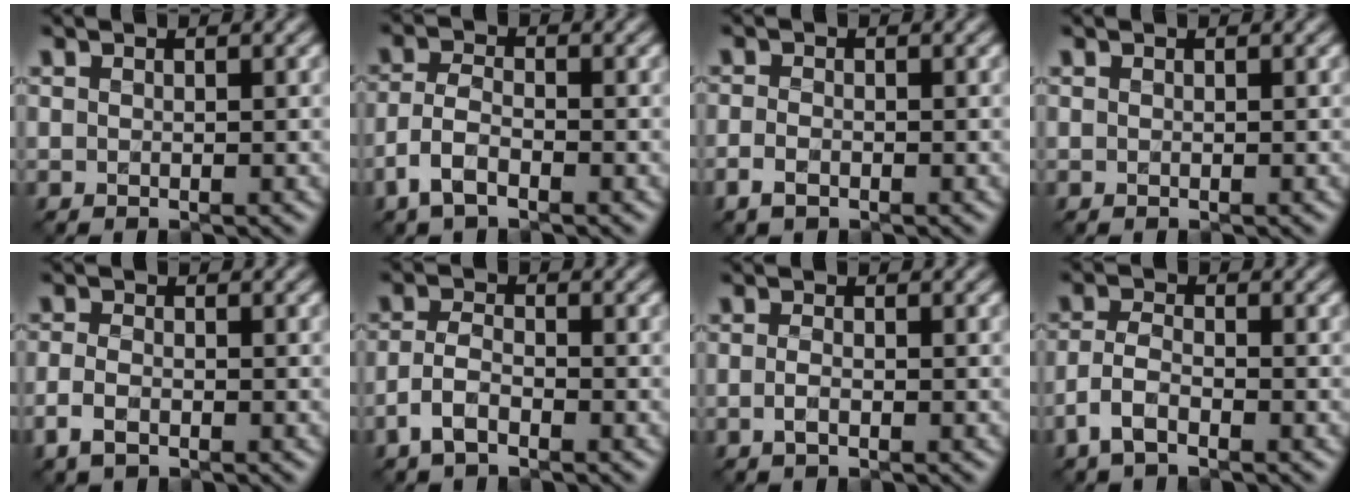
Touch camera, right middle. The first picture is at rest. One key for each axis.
{"total": 3.1, "fx": -1.7, "fy": 1.3, "fz": 2.2, "tx": -0.048, "ty": 0.003, "tz": -0.042}
{"total": 1.5, "fx": -0.8, "fy": 0.8, "fz": 1.0, "tx": -0.022, "ty": -0.003, "tz": -0.019}
{"total": 0.0}
{"total": 2.1, "fx": -1.0, "fy": 1.2, "fz": 1.5, "tx": -0.034, "ty": -0.004, "tz": -0.024}
{"total": 2.7, "fx": -1.5, "fy": 1.2, "fz": 1.9, "tx": -0.042, "ty": 0.004, "tz": -0.039}
{"total": 1.1, "fx": -0.4, "fy": 0.5, "fz": 1.0, "tx": -0.022, "ty": -0.002, "tz": -0.010}
{"total": 2.8, "fx": -1.6, "fy": 1.1, "fz": 1.9, "tx": -0.044, "ty": 0.003, "tz": -0.041}